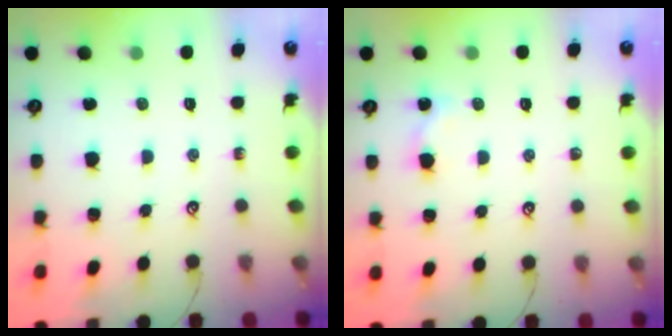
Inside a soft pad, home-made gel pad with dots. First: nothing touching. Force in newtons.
{"total": 2.3, "press": 2.3, "slide": 0.2}